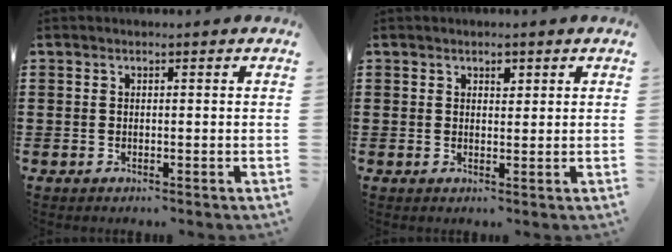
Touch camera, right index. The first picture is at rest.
{"total": 1.4, "force": [1.0, 0.8, 0.8], "torque": [-0.009, 0.001, 0.015]}